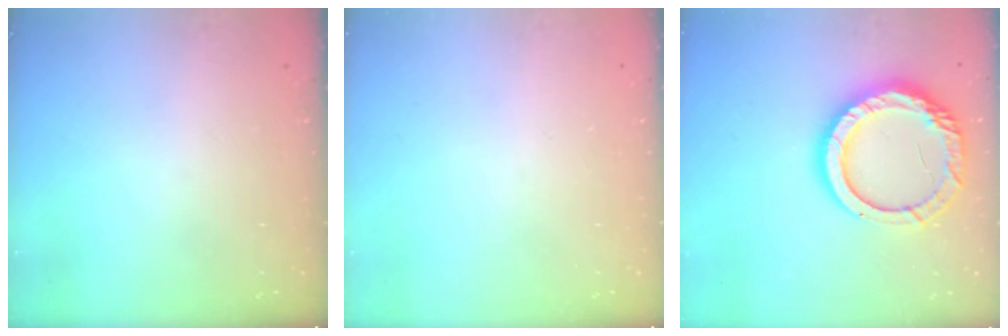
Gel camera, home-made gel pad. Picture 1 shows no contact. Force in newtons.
{"total": 0.0}
{"total": 16.9, "press": 16.8, "slide": 1.2}